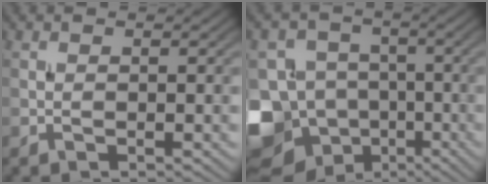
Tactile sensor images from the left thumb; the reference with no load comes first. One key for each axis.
{"total": 14.6, "fx": -6.7, "fy": 11.6, "fz": 5.7, "tx": -0.166, "ty": -0.016, "tz": -0.129}